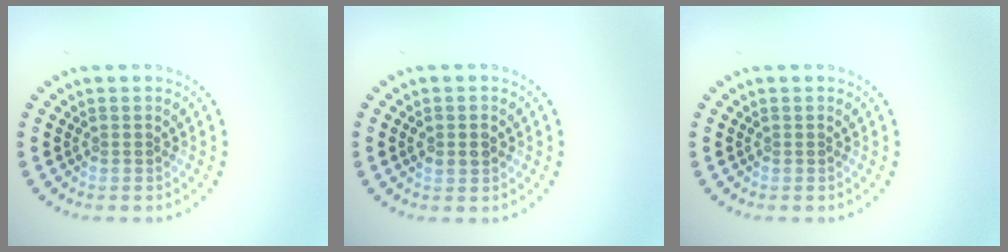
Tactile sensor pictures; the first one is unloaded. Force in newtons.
{"total": 1.5, "press": 1.5, "slide": 0.3}
{"total": 0.0}